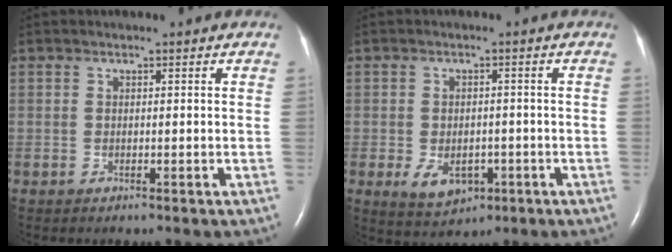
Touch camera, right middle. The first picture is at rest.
{"total": 5.5, "force": [-2.1, 3.6, 3.6], "torque": [-0.064, -0.003, -0.020]}